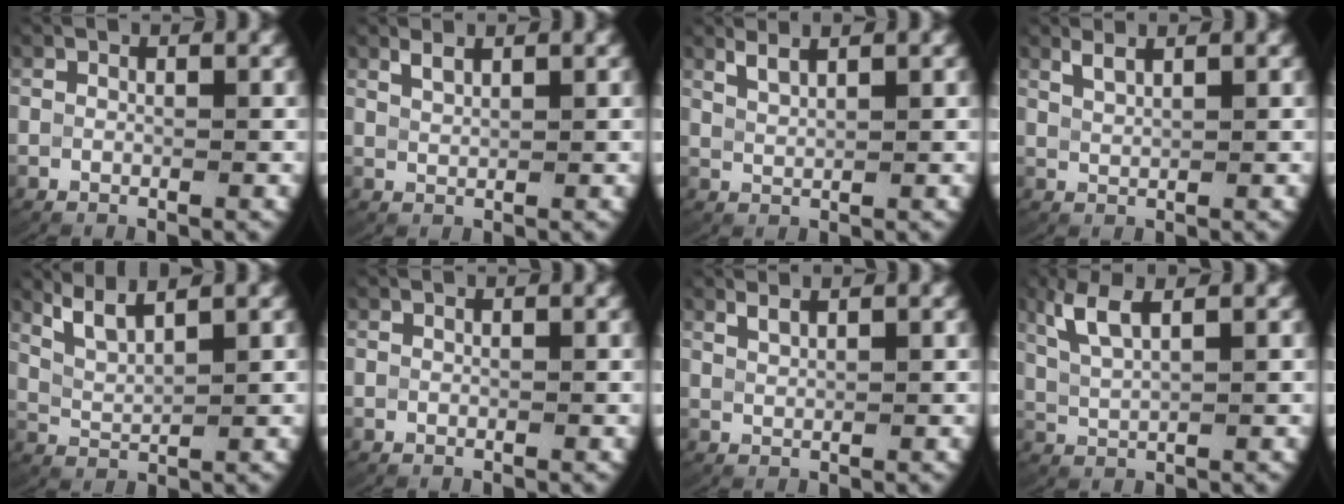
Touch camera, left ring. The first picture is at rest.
{"total": 1.4, "force": [1.3, -0.1, 0.5], "torque": [-0.014, -0.001, 0.031]}
{"total": 2.1, "force": [1.8, 0.2, 1.0], "torque": [-0.027, -0.002, 0.040]}
{"total": 1.7, "force": [1.5, 0.1, 0.8], "torque": [-0.022, 0.000, 0.034]}
{"total": 4.2, "force": [2.9, 1.9, 2.4], "torque": [-0.061, -0.005, 0.052]}
{"total": 0.0}
{"total": 1.5, "force": [1.4, -0.1, 0.5], "torque": [-0.015, 0.000, 0.031]}
{"total": 4.1, "force": [2.0, 1.7, 3.1], "torque": [-0.079, -0.001, 0.045]}